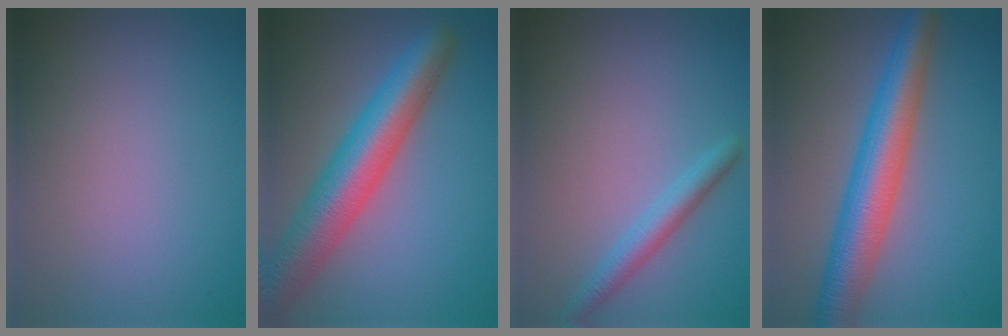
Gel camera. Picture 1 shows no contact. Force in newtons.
{"total": 8.3, "press": 8.3, "slide": 0.4}
{"total": 2.3, "press": 2.3, "slide": 0.1}
{"total": 7.0, "press": 7.0, "slide": 0.1}